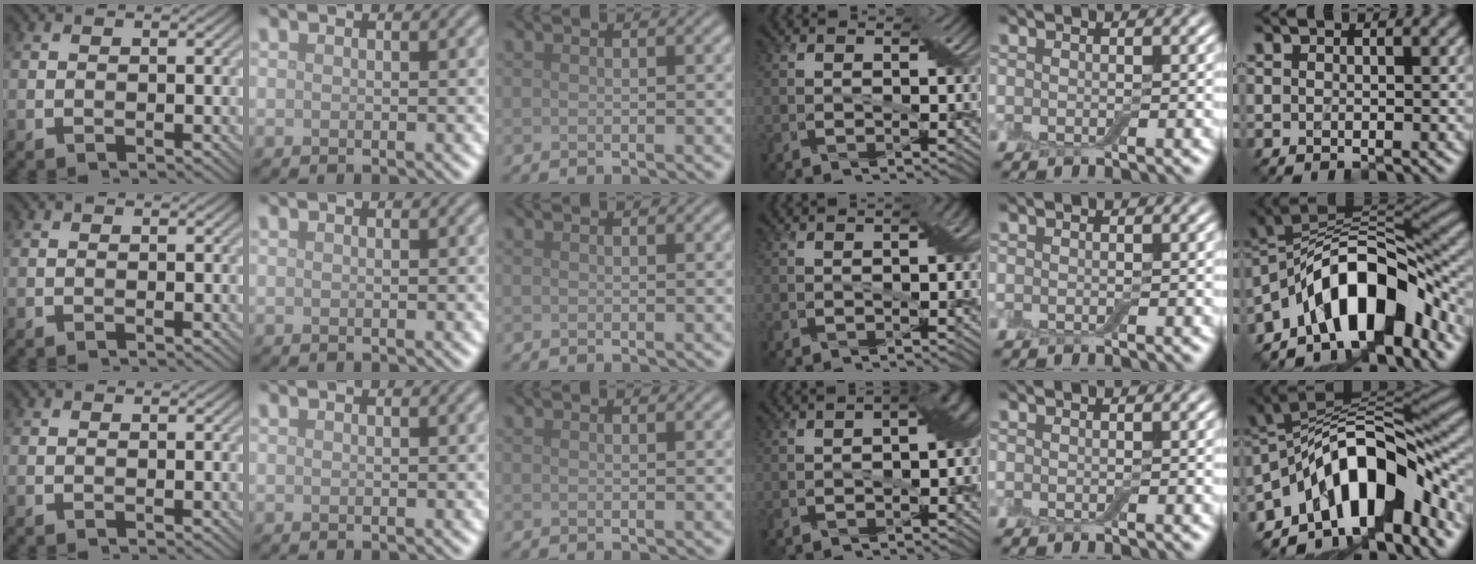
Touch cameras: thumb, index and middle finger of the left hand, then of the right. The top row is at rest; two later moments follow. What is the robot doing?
{"motion": "pour", "object": "bottle"}